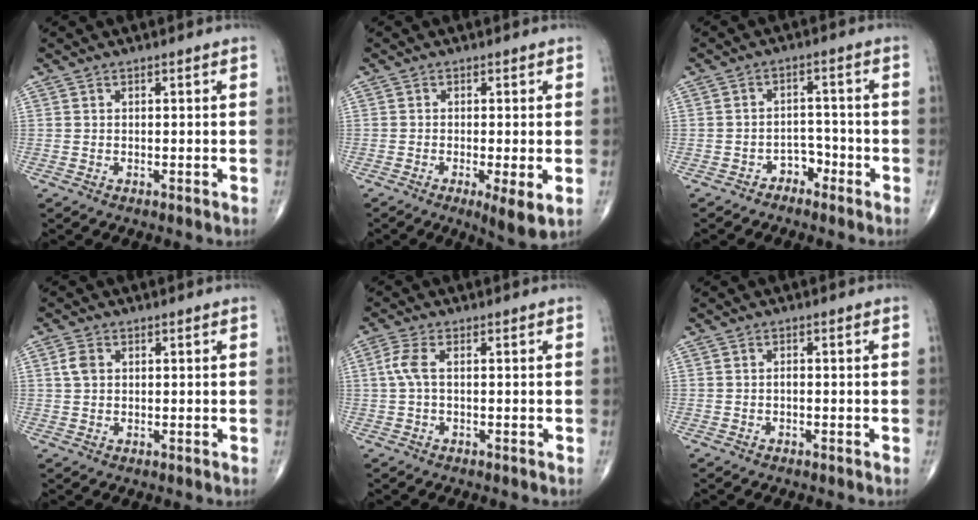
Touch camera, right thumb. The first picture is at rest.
{"total": 5.4, "force": [-1.5, 1.0, 5.1], "torque": [-0.088, -0.018, -0.028]}
{"total": 3.4, "force": [-2.4, 2.2, 0.8], "torque": [0.008, 0.025, -0.042]}
{"total": 2.7, "force": [0.7, 1.7, 1.9], "torque": [-0.046, 0.006, 0.014]}
{"total": 3.5, "force": [0.2, 1.3, 3.3], "torque": [-0.092, 0.007, 0.000]}
{"total": 0.6, "force": [-0.3, 0.3, 0.4], "torque": [-0.004, 0.001, -0.008]}